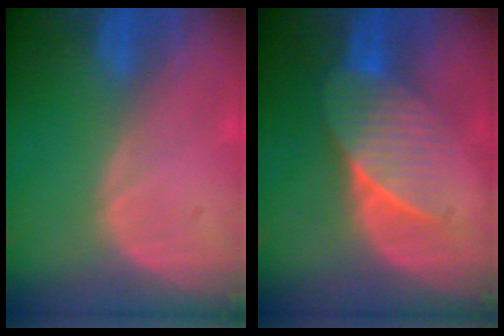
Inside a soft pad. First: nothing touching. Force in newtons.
{"total": 7.2, "press": 6.7, "slide": 2.5}